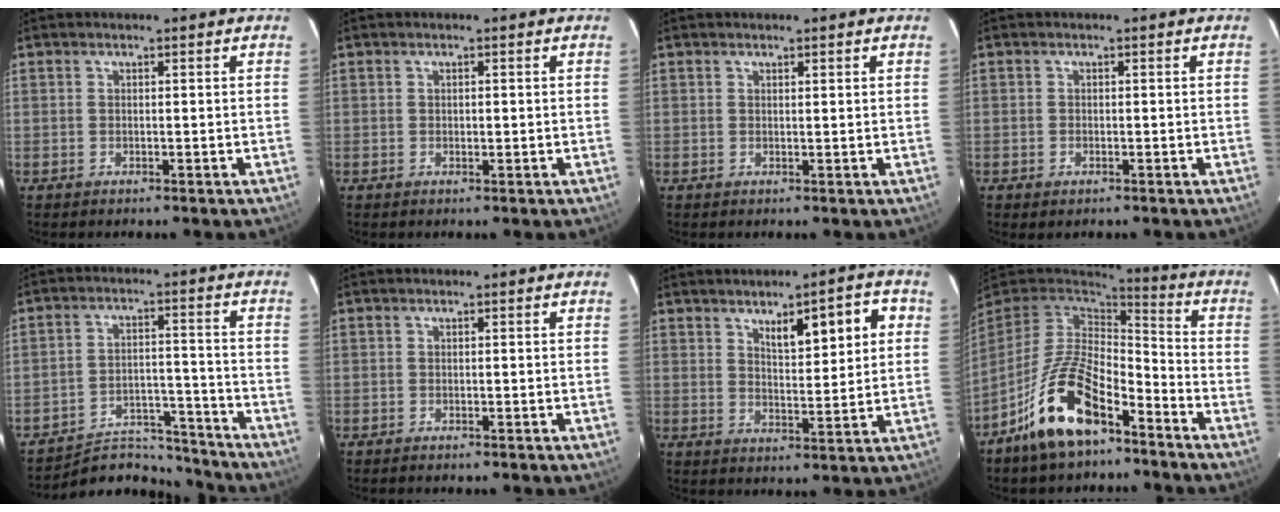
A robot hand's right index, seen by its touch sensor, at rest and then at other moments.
{"total": 0.7, "force": [0.0, 0.3, 0.6], "torque": [-0.010, 0.000, 0.001]}
{"total": 0.6, "force": [0.5, 0.0, 0.4], "torque": [-0.007, 0.003, 0.009]}
{"total": 1.0, "force": [-0.5, 0.5, 0.6], "torque": [-0.014, -0.001, -0.001]}
{"total": 9.8, "force": [-9.5, 2.3, -0.9], "torque": [0.022, 0.039, -0.146]}
{"total": 0.9, "force": [-0.8, 0.1, 0.5], "torque": [-0.007, -0.002, -0.009]}
{"total": 8.4, "force": [3.6, 2.1, 7.3], "torque": [-0.107, 0.011, 0.057]}
{"total": 14.8, "force": [-8.8, 5.3, 10.6], "torque": [-0.214, 0.004, -0.163]}